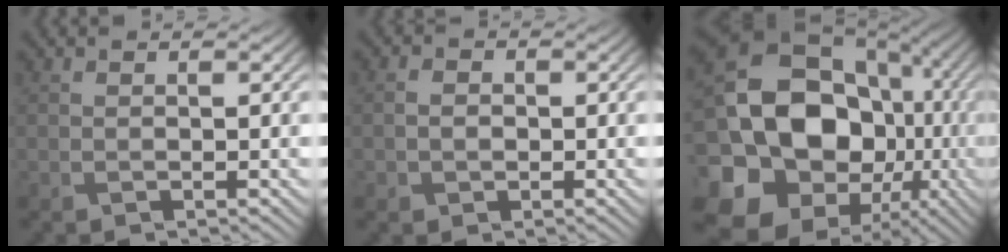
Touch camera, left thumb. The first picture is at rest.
{"total": 1.9, "force": [-0.3, 1.6, 0.9], "torque": [-0.018, -0.003, -0.009]}
{"total": 21.4, "force": [-2.3, 17.2, 12.5], "torque": [-0.281, -0.021, -0.049]}